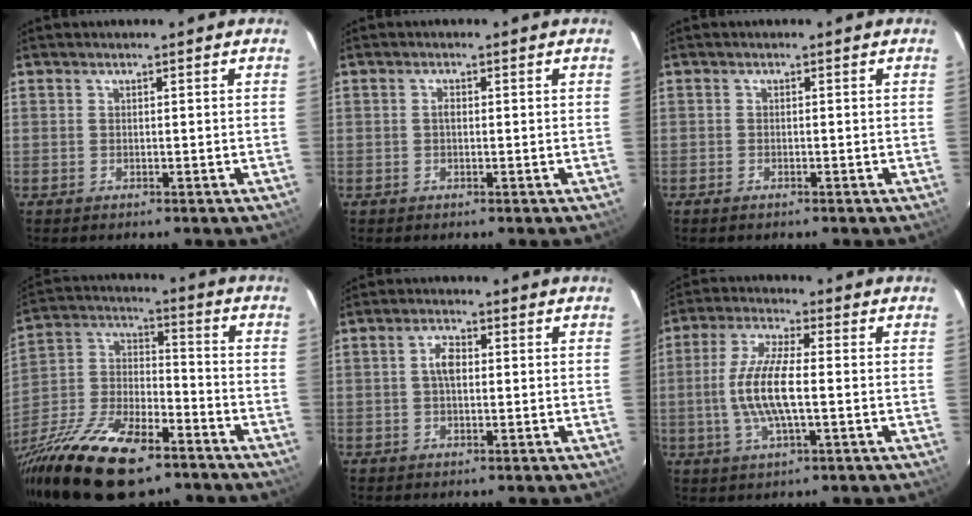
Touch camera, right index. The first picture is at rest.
{"total": 1.0, "force": [0.0, 0.6, 0.8], "torque": [-0.013, 0.005, -0.002]}
{"total": 1.0, "force": [-0.8, 0.3, 0.4], "torque": [-0.010, -0.002, -0.017]}
{"total": 26.4, "force": [-16.7, 11.5, 17.0], "torque": [-0.358, -0.026, -0.282]}
{"total": 3.4, "force": [0.2, 1.8, 2.9], "torque": [-0.056, 0.010, 0.005]}
{"total": 10.5, "force": [-1.1, 2.6, 10.1], "torque": [-0.207, 0.000, -0.024]}